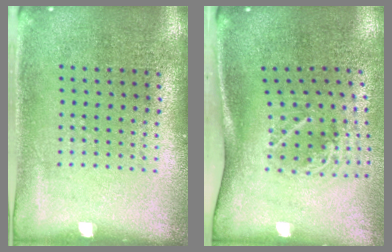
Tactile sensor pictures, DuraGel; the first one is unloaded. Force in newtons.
{"total": 2.0, "press": 1.3, "slide": 1.5}